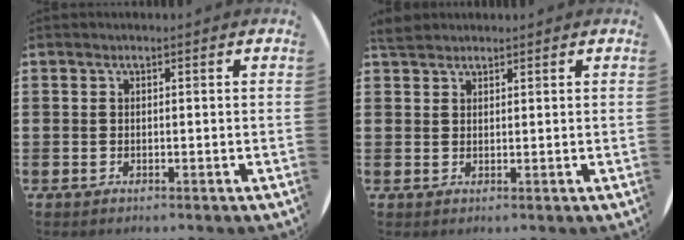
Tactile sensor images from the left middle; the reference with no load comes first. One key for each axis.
{"total": 2.0, "fx": 1.9, "fy": 0.6, "fz": 0.3, "tx": -0.003, "ty": 0.003, "tz": 0.035}